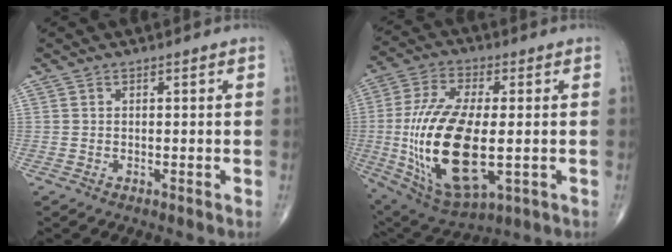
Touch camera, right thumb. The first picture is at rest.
{"total": 22.8, "force": [-2.4, 10.2, 20.3], "torque": [-0.420, -0.011, -0.023]}